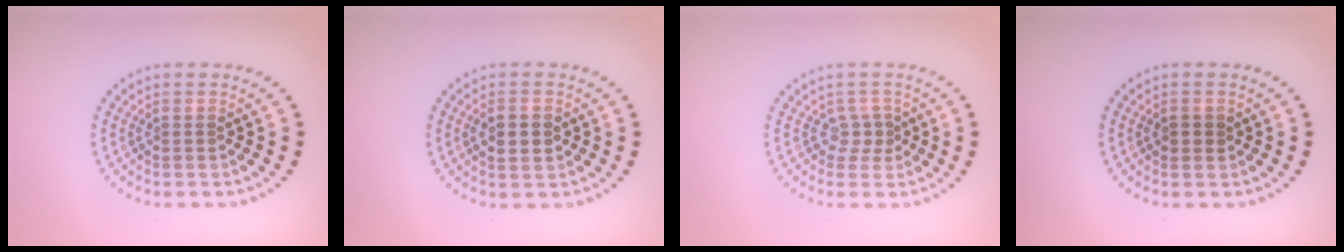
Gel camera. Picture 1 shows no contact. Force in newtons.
{"total": 2.2, "press": 2.2, "slide": 0.1}
{"total": 1.4, "press": 0.8, "slide": 1.1}
{"total": 1.2, "press": 1.1, "slide": 0.3}